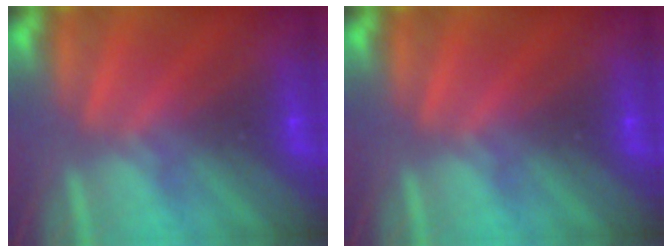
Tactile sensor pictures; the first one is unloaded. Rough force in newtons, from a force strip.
{"total": 0.0}